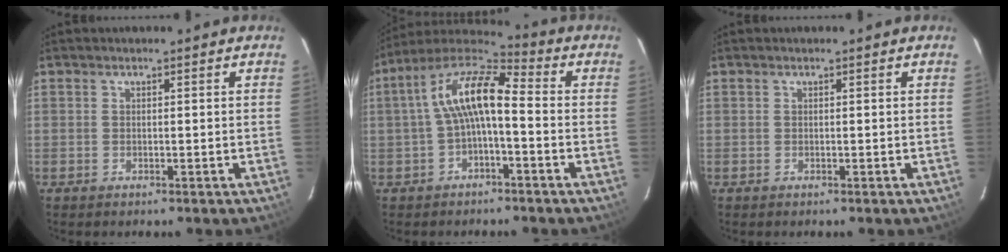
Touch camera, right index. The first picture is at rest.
{"total": 10.5, "force": [-1.1, 3.6, 9.8], "torque": [-0.199, 0.026, -0.024]}
{"total": 0.0}